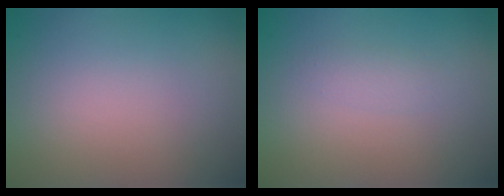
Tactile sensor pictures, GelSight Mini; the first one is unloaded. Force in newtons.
{"total": 1.0, "press": 1.0, "slide": 0.1}